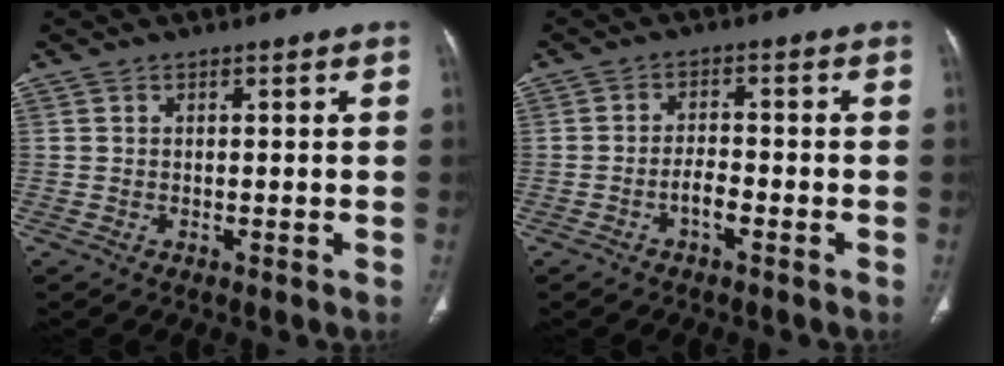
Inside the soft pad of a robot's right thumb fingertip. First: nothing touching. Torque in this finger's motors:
{"motor_torque": [0.46, 0.25, 0.50, -0.85, 0.13]}